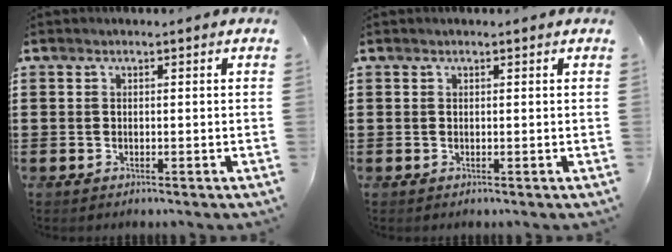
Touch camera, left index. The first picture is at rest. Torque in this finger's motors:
{"motor_torque": [0.42, 0.54, 0.05, -0.02]}